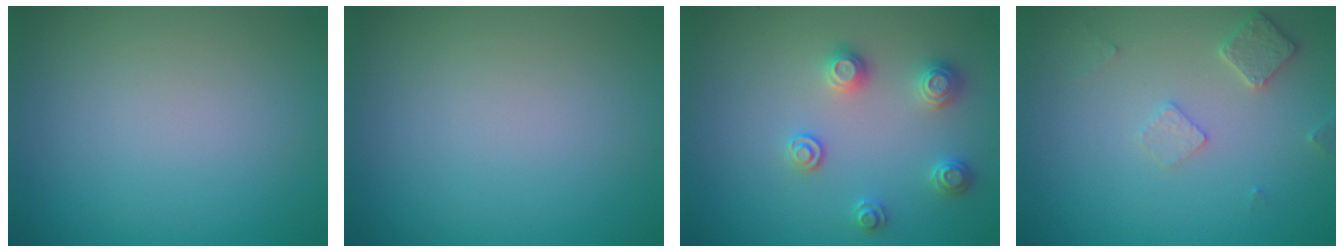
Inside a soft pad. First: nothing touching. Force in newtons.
{"total": 0.0}
{"total": 2.6, "press": 2.6, "slide": 0.1}
{"total": 2.1, "press": 2.1, "slide": 0.3}